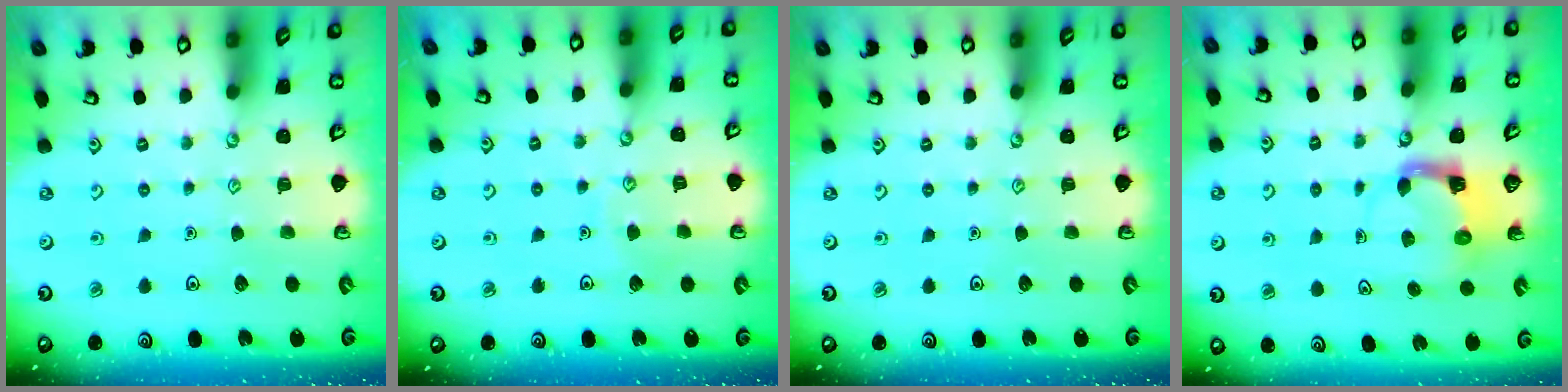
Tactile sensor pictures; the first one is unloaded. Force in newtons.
{"total": 5.8, "press": 5.8, "slide": 0.6}
{"total": 0.0}
{"total": 3.8, "press": 3.7, "slide": 0.6}